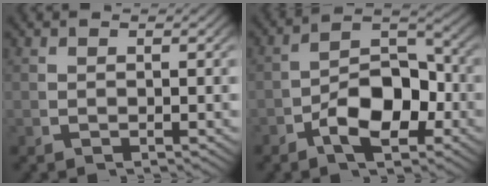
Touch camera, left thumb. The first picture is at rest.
{"total": 7.7, "force": [-1.8, 4.4, 6.1], "torque": [-0.099, -0.016, -0.029]}